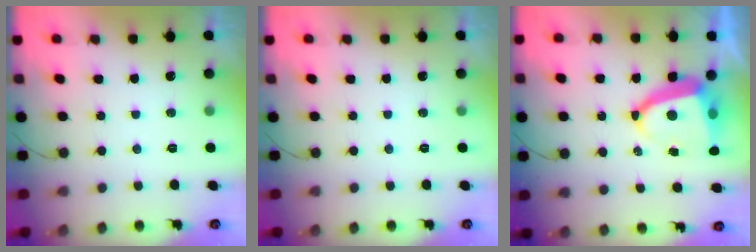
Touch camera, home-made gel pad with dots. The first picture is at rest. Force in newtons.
{"total": 0.0}
{"total": 9.3, "press": 9.2, "slide": 0.9}